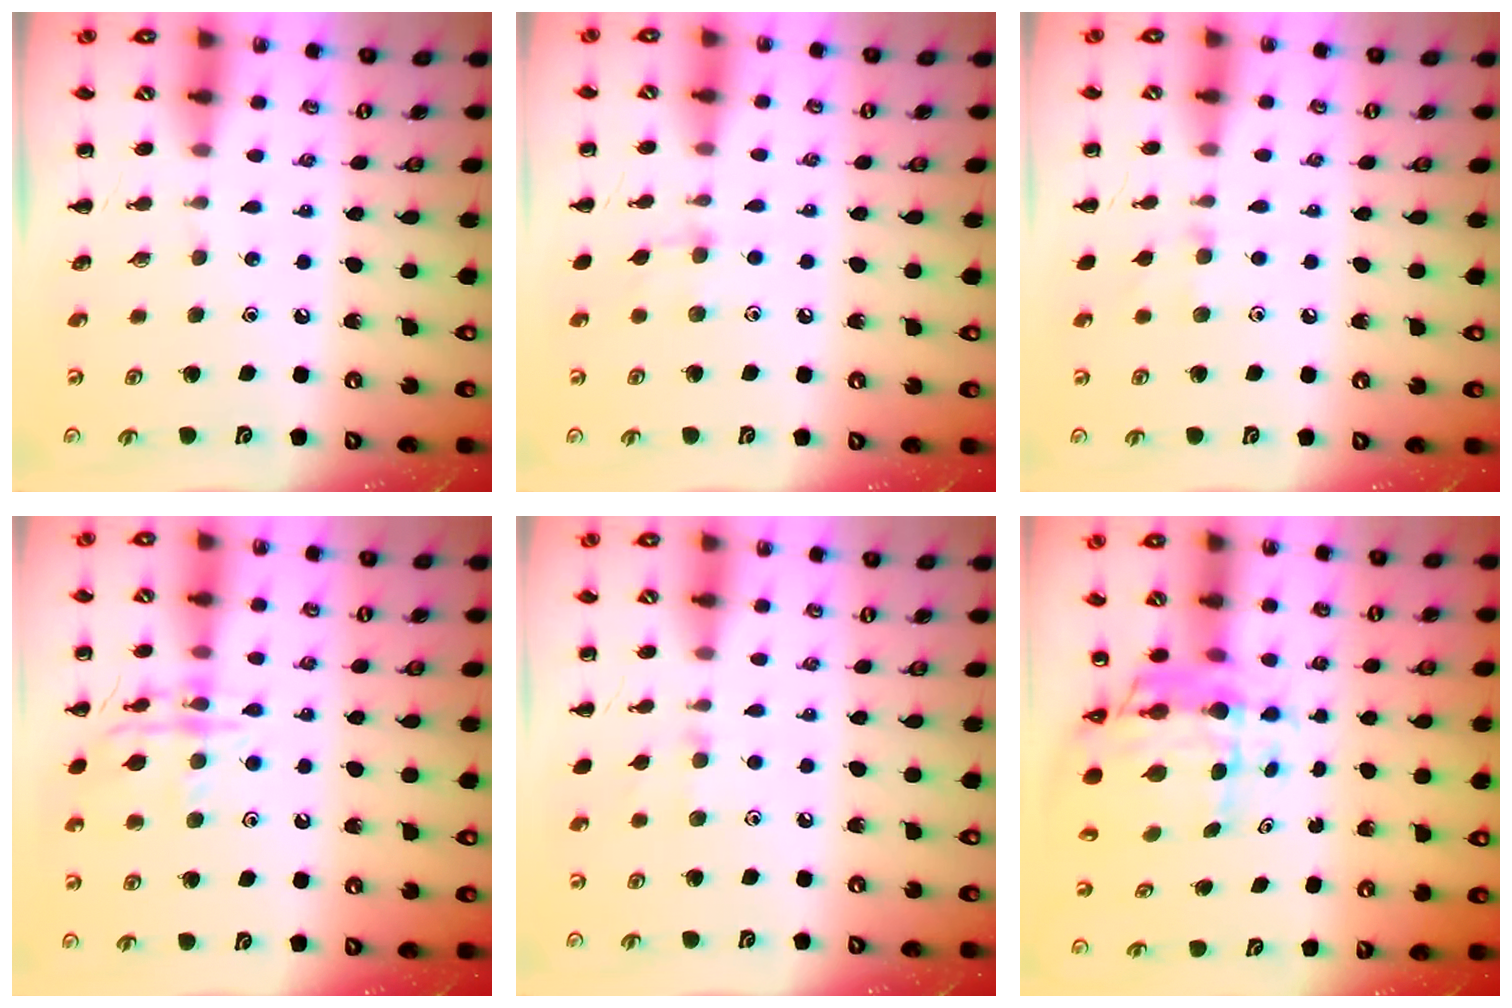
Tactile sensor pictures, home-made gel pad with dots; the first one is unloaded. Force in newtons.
{"total": 6.4, "press": 6.2, "slide": 1.9}
{"total": 5.9, "press": 5.7, "slide": 1.7}
{"total": 13.5, "press": 13.5, "slide": 0.8}
{"total": 5.1, "press": 4.9, "slide": 1.6}
{"total": 7.1, "press": 6.7, "slide": 2.5}